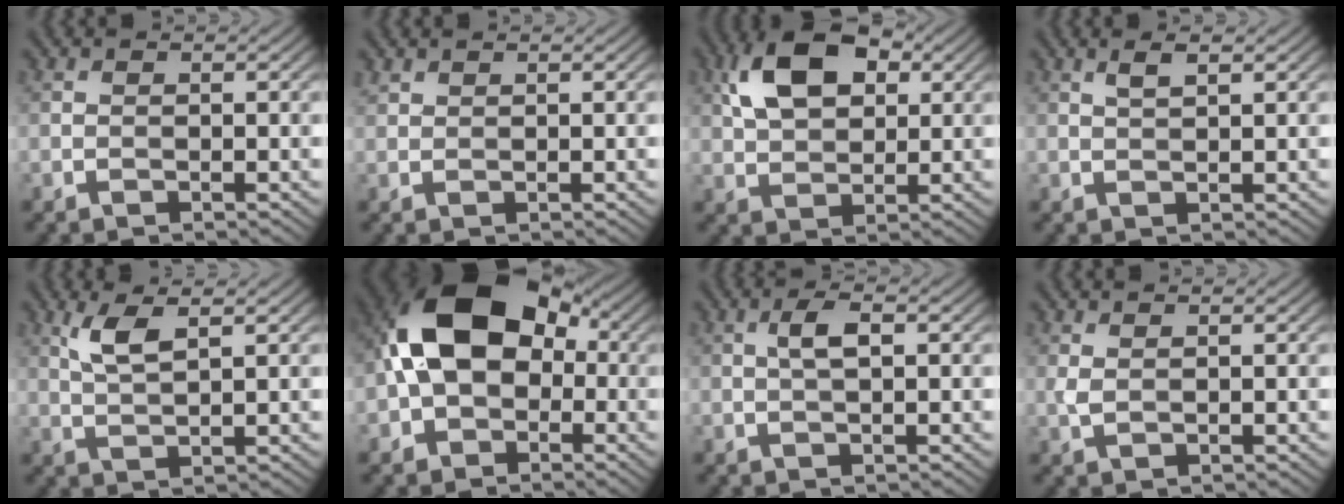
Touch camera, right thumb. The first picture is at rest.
{"total": 1.1, "force": [0.9, 0.5, 0.3], "torque": [-0.009, 0.003, 0.024]}
{"total": 9.9, "force": [3.4, 5.9, 7.2], "torque": [-0.148, 0.019, 0.058]}
{"total": 1.8, "force": [1.0, 0.3, 1.5], "torque": [-0.037, 0.003, 0.021]}
{"total": 3.9, "force": [2.0, 0.9, 3.3], "torque": [-0.080, 0.001, 0.044]}
{"total": 14.5, "force": [0.4, 10.0, 10.6], "torque": [-0.204, 0.002, -0.002]}
{"total": 2.7, "force": [0.5, 0.8, 2.5], "torque": [-0.053, 0.007, 0.007]}
{"total": 1.3, "force": [0.5, 0.5, 1.0], "torque": [-0.034, 0.000, 0.014]}